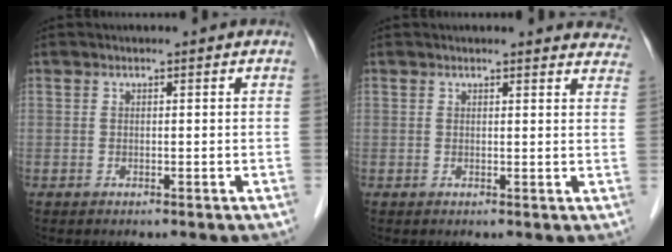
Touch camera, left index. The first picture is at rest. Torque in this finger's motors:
{"motor_torque": [0.42, -0.33, 0.05, -0.01]}